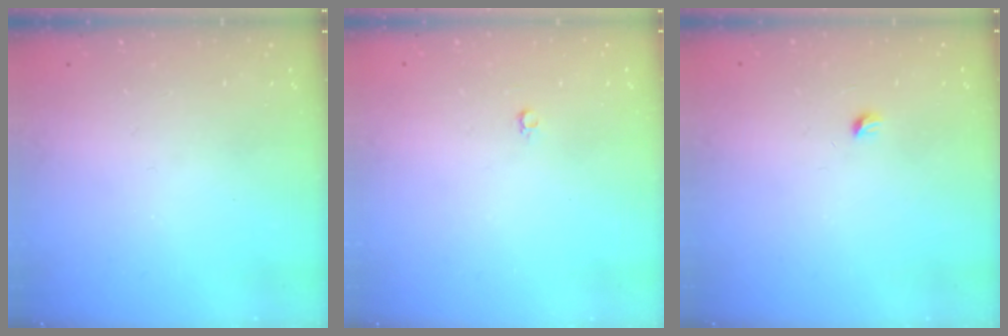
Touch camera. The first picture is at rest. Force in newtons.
{"total": 2.2, "press": 2.2, "slide": 0.2}
{"total": 2.9, "press": 2.9, "slide": 0.4}